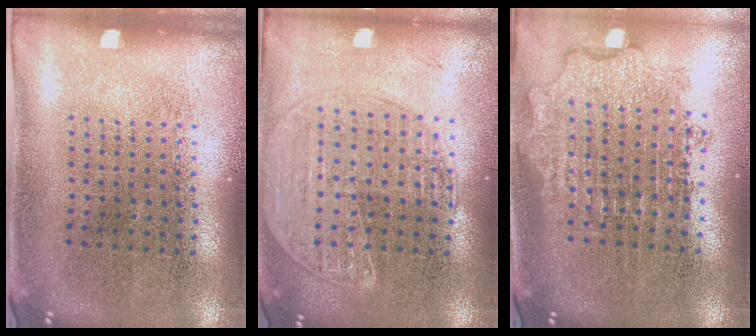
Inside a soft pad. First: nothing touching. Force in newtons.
{"total": 1.6, "press": 1.6, "slide": 0.5}
{"total": 1.9, "press": 1.5, "slide": 1.2}